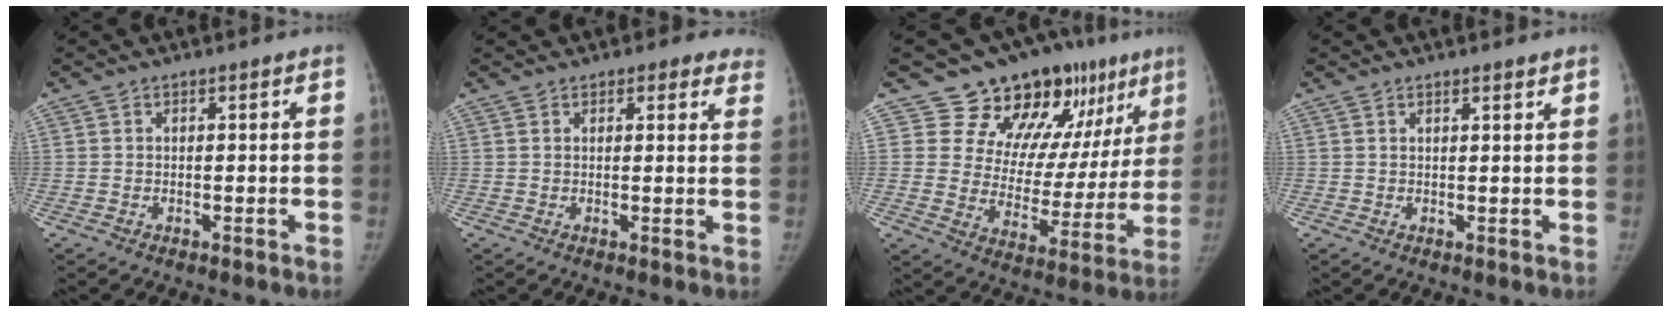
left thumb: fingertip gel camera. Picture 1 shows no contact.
{"total": 7.1, "force": [5.9, 3.4, 2.3], "torque": [0.029, -0.015, 0.050]}
{"total": 19.5, "force": [13.0, 10.5, 10.1], "torque": [-0.065, -0.061, 0.179]}
{"total": 1.4, "force": [1.2, 0.3, 0.7], "torque": [-0.007, -0.006, 0.019]}